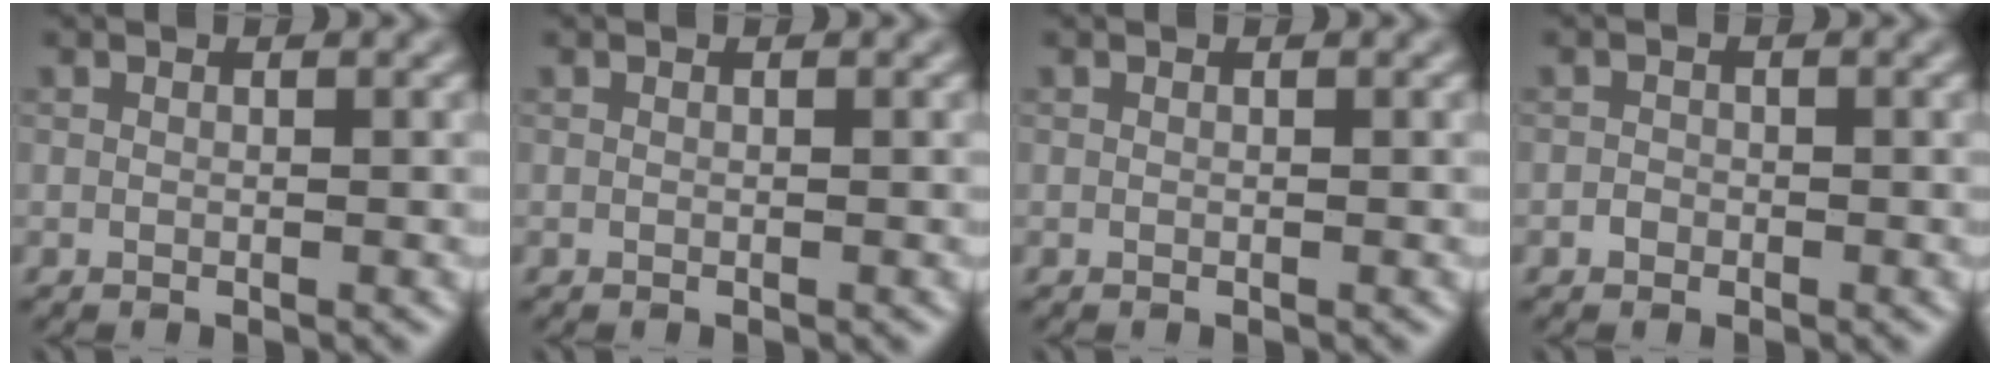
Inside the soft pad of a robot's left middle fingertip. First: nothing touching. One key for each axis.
{"total": 0.0}
{"total": 0.0}
{"total": 0.8, "fx": -0.4, "fy": 0.7, "fz": 0.1, "tx": 0.002, "ty": -0.001, "tz": -0.007}